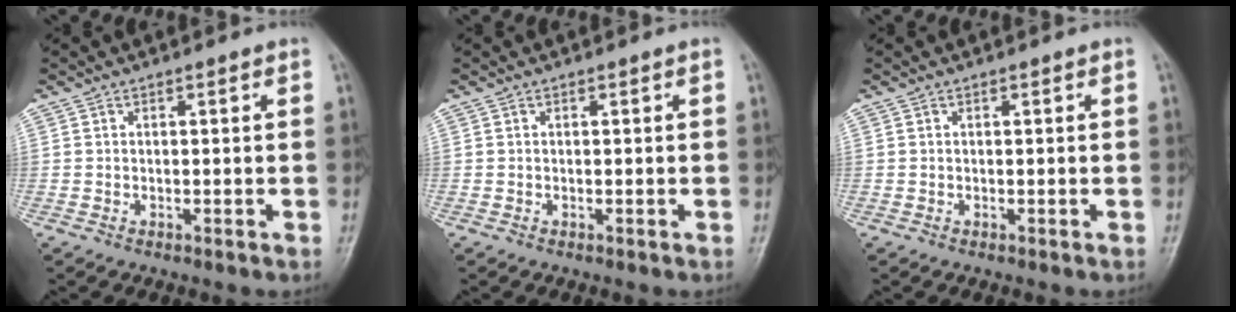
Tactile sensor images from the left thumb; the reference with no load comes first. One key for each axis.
{"total": 0.0}
{"total": 0.0}